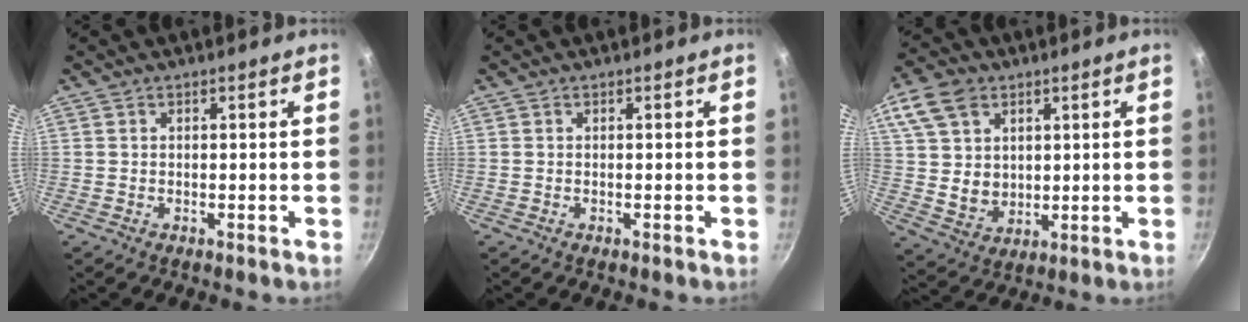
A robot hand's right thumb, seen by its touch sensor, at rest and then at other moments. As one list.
[{"total": 0.0}, {"total": 13.4, "force": [5.4, 10.3, 6.8], "torque": [-0.115, -0.011, 0.108]}]